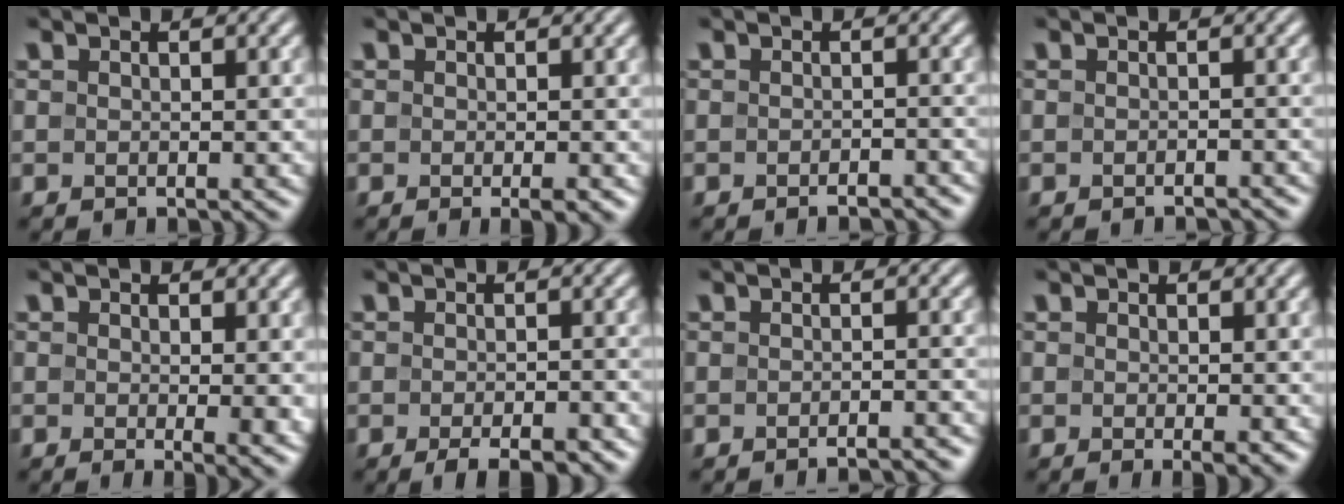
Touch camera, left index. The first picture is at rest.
{"total": 1.4, "force": [-0.4, 0.2, 1.3], "torque": [-0.017, -0.006, -0.007]}
{"total": 1.8, "force": [-1.4, 0.4, 0.9], "torque": [-0.009, 0.003, -0.018]}
{"total": 1.2, "force": [-1.1, 0.2, 0.4], "torque": [-0.003, 0.001, -0.015]}
{"total": 3.8, "force": [-0.1, 1.0, 3.6], "torque": [-0.046, -0.014, 0.000]}
{"total": 3.8, "force": [-2.4, 1.1, 2.8], "torque": [-0.041, -0.001, -0.033]}
{"total": 2.6, "force": [-2.2, 0.4, 1.3], "torque": [-0.006, 0.008, -0.030]}
{"total": 1.2, "force": [-0.1, 0.1, 1.2], "torque": [-0.017, -0.009, -0.004]}